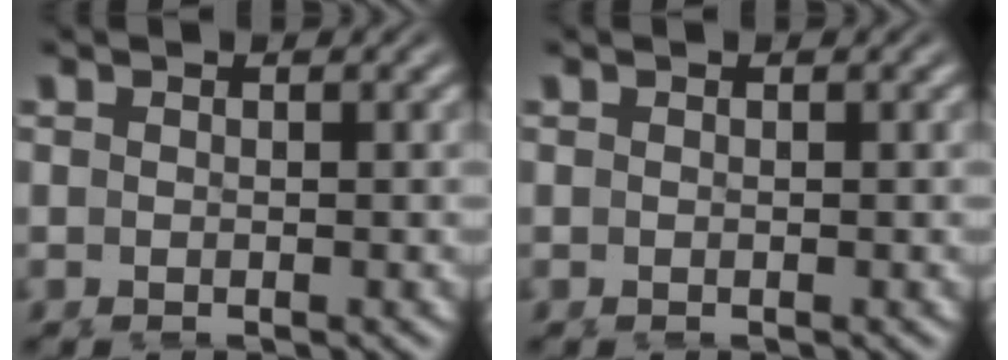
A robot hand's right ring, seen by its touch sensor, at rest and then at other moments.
{"total": 0.0}